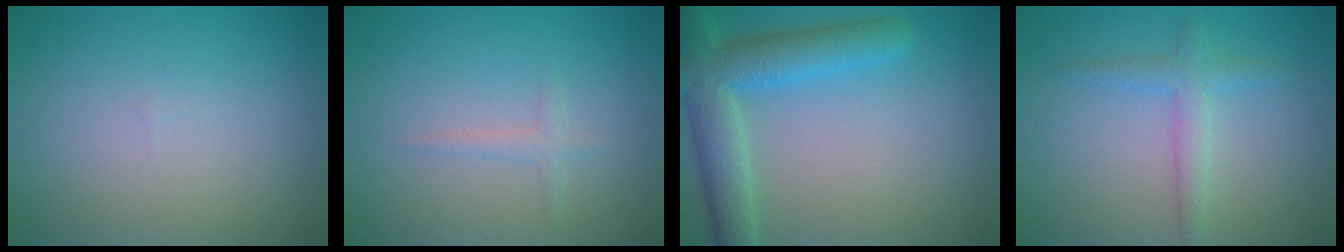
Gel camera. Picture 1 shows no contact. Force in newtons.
{"total": 1.1, "press": 1.1, "slide": 0.1}
{"total": 6.3, "press": 6.3, "slide": 0.3}
{"total": 2.3, "press": 2.3, "slide": 0.1}